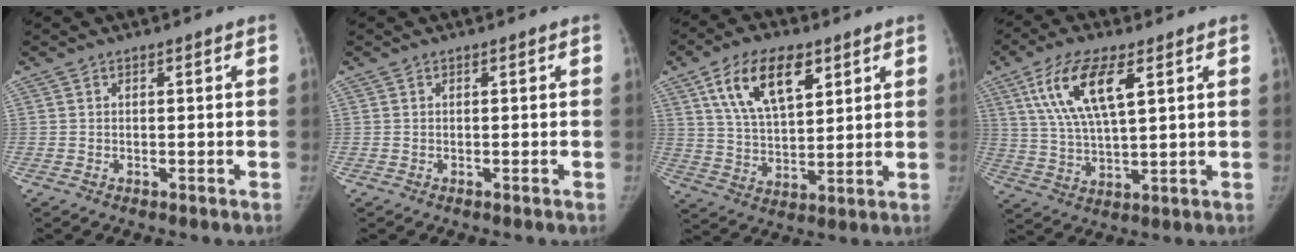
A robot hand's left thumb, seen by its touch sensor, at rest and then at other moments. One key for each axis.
{"total": 0.0}
{"total": 14.0, "fx": 6.8, "fy": 7.0, "fz": 10.1, "tx": -0.155, "ty": -0.020, "tz": 0.128}
{"total": 12.8, "fx": 5.4, "fy": 4.6, "fz": 10.7, "tx": -0.210, "ty": -0.012, "tz": 0.104}